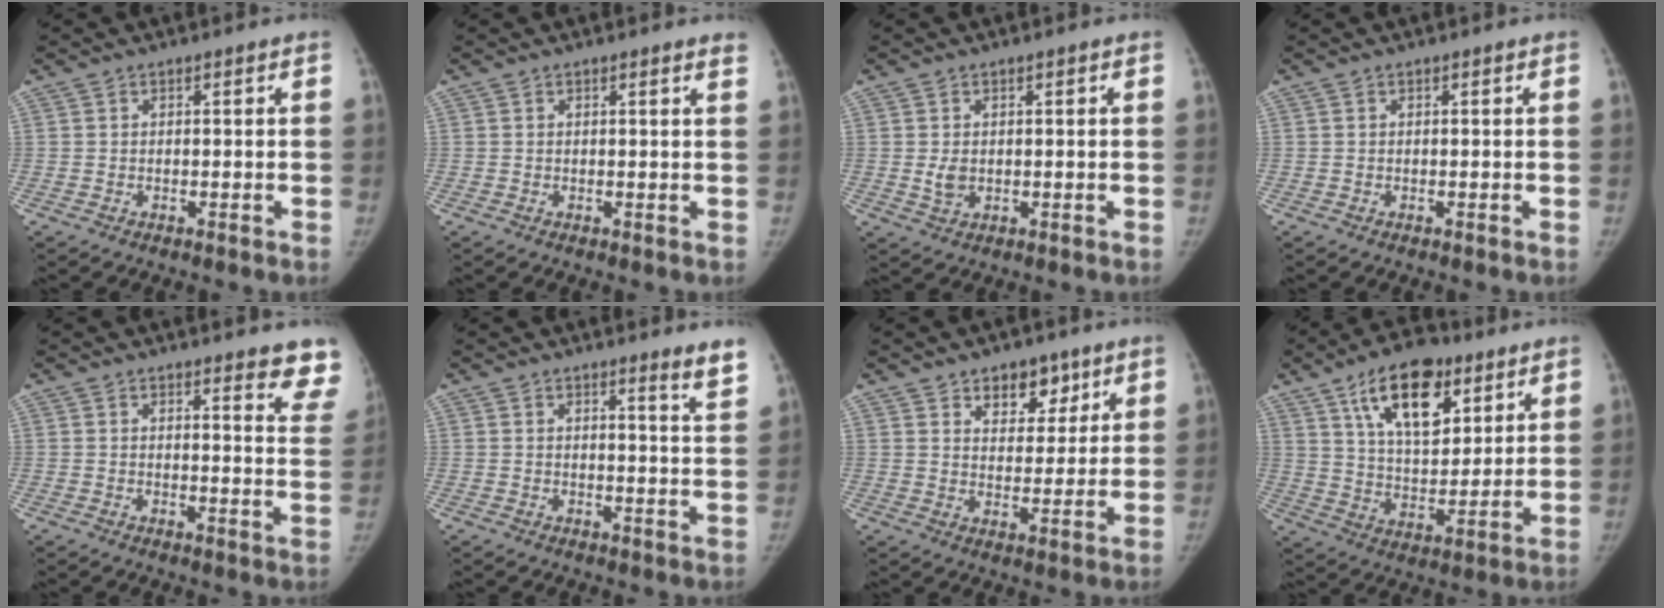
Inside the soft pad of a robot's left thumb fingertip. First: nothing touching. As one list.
[{"total": 1.6, "force": [1.4, 0.1, 0.8], "torque": [-0.008, -0.004, 0.009]}, {"total": 2.5, "force": [0.1, 1.9, 1.6], "torque": [-0.022, -0.004, 0.006]}, {"total": 0.0}, {"total": 9.3, "force": [8.2, 1.9, 3.8], "torque": [-0.007, -0.055, 0.068]}, {"total": 4.6, "force": [3.9, -0.1, 2.5], "torque": [-0.030, -0.035, 0.037]}, {"total": 7.9, "force": [4.8, 5.0, 3.7], "torque": [-0.012, -0.024, 0.074]}, {"total": 17.3, "force": [9.0, 8.9, 11.7], "torque": [-0.143, -0.036, 0.155]}]